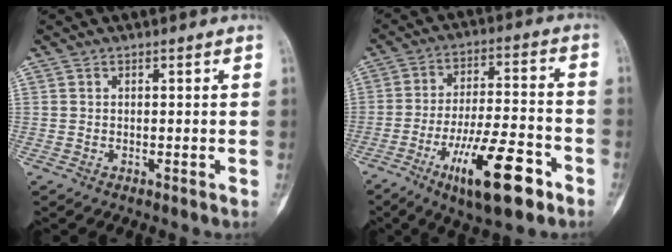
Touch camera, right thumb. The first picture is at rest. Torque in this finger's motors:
{"motor_torque": [0.12, 0.25, 0.15, 0.24, 0.07]}